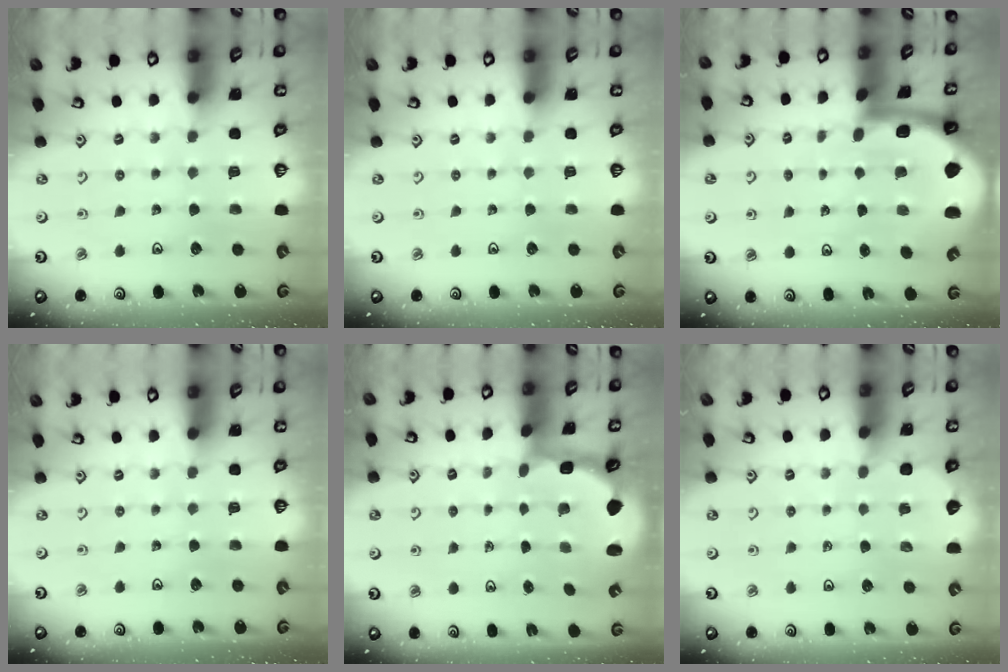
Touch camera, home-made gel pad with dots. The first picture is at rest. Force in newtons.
{"total": 0.0}
{"total": 4.2, "press": 4.2, "slide": 0.7}
{"total": 0.0}
{"total": 3.0, "press": 2.0, "slide": 2.2}
{"total": 2.3, "press": 2.3, "slide": 0.1}